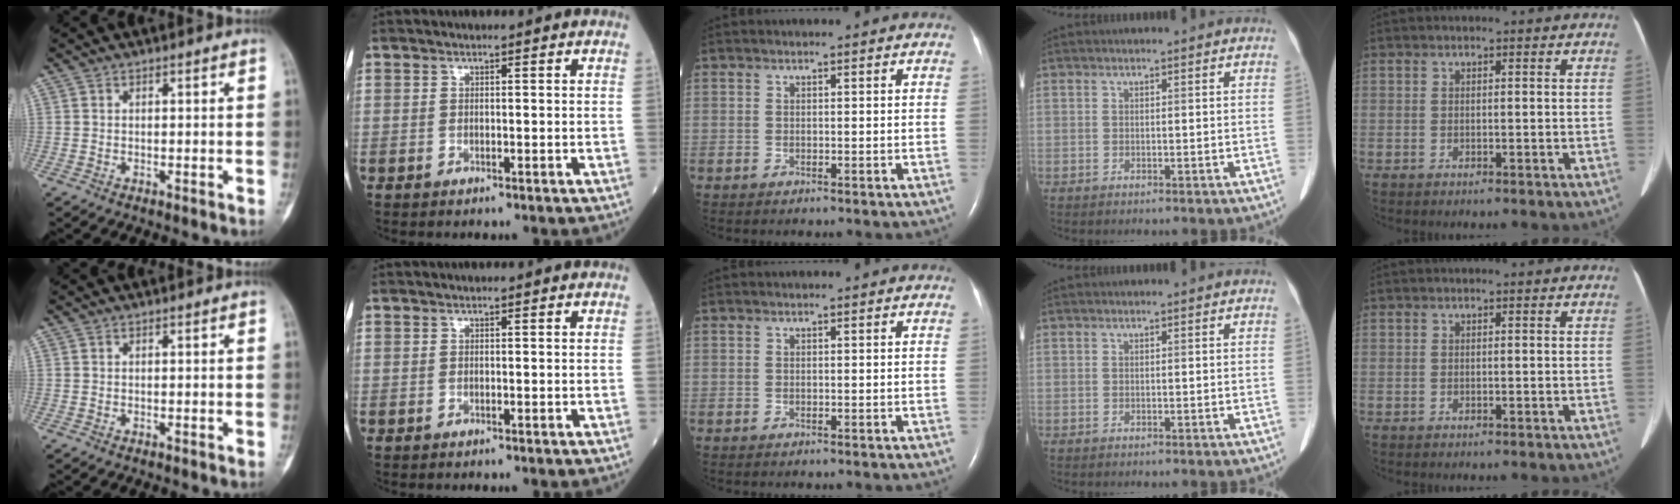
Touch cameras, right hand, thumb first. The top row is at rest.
{}